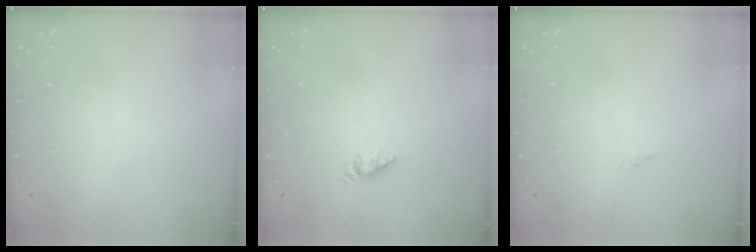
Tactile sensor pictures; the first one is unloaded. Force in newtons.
{"total": 2.6, "press": 2.6, "slide": 0.3}
{"total": 0.0}